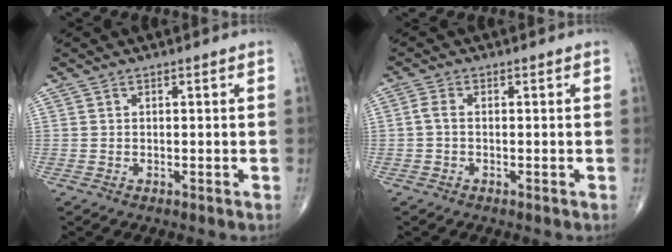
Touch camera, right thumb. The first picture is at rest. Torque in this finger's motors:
{"motor_torque": [-0.15, 0.04, 0.01, -0.02, 0.01]}